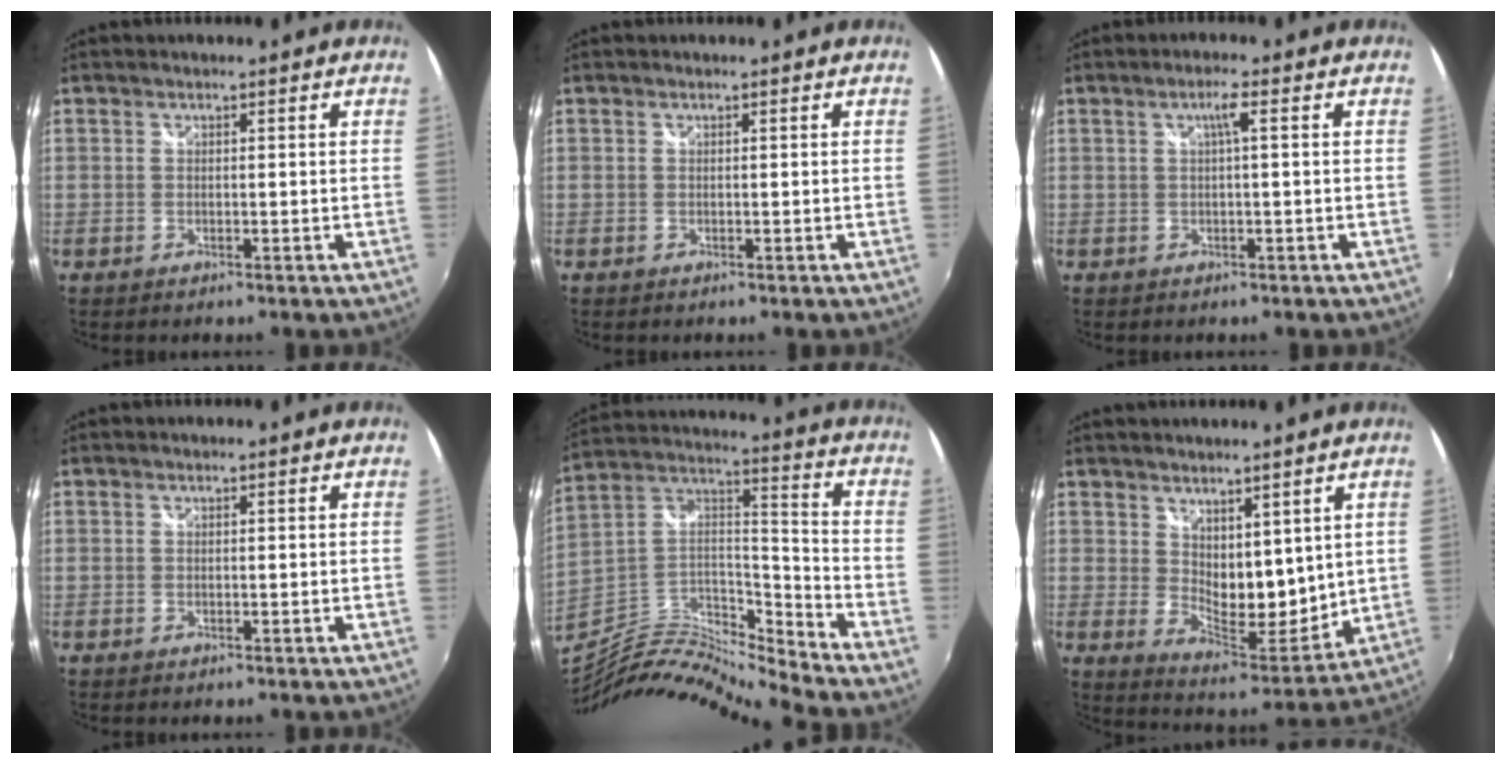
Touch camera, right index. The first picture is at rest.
{"total": 0.0}
{"total": 2.3, "force": [0.4, -0.2, 2.2], "torque": [-0.041, 0.005, 0.007]}
{"total": 0.0}
{"total": 15.9, "force": [-15.1, 0.0, 5.2], "torque": [-0.100, 0.013, -0.297]}
{"total": 10.2, "force": [5.0, 5.7, 6.8], "torque": [-0.095, -0.018, 0.099]}